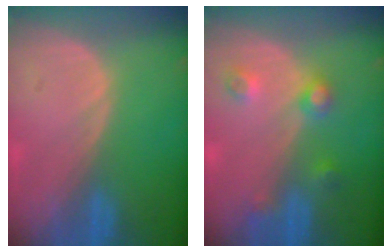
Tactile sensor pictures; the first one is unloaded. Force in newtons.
{"total": 4.5, "press": 4.0, "slide": 2.1}